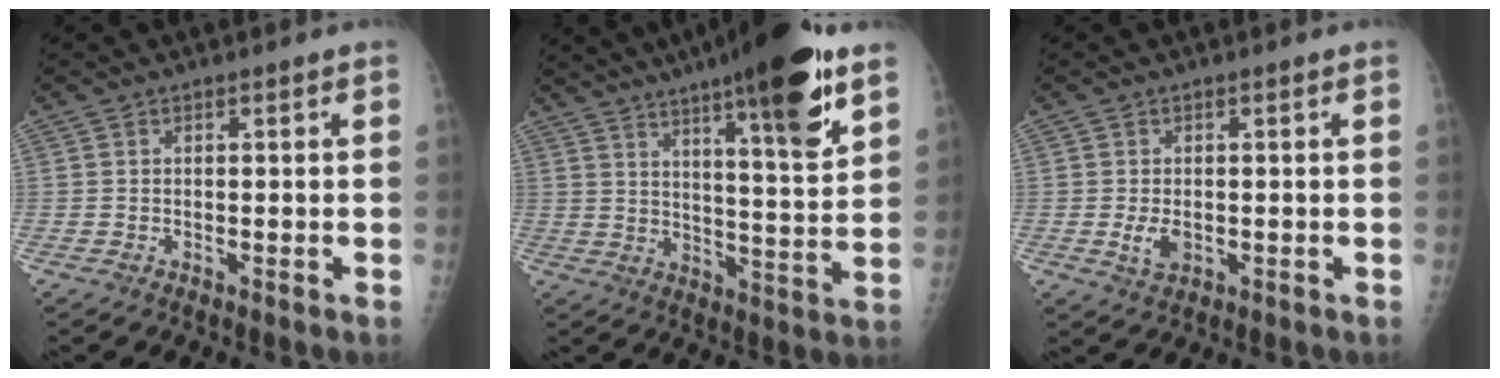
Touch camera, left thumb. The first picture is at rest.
{"total": 20.1, "force": [12.1, 3.5, 15.7], "torque": [-0.217, -0.054, 0.181]}
{"total": 3.3, "force": [-0.5, 2.1, 2.4], "torque": [-0.044, -0.005, -0.004]}